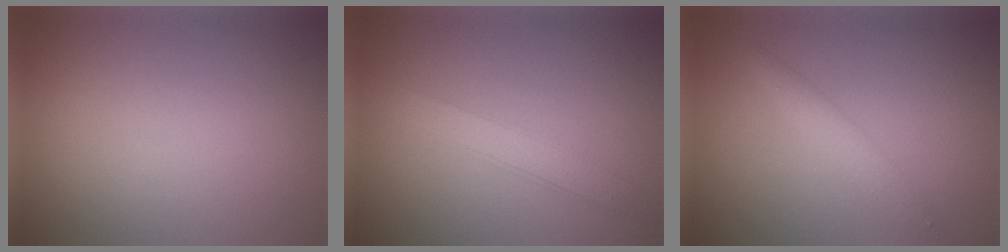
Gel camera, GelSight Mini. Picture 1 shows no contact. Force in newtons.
{"total": 2.4, "press": 2.4, "slide": 0.0}
{"total": 2.3, "press": 2.3, "slide": 0.1}